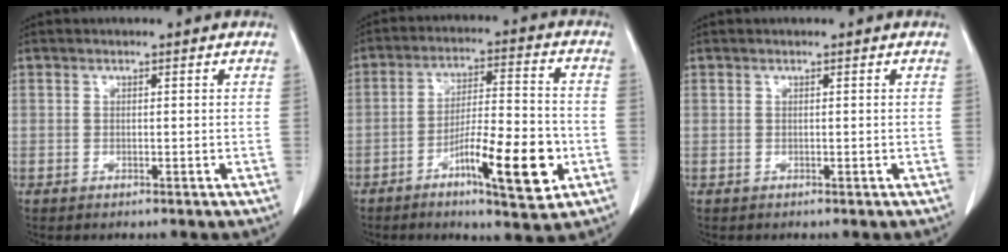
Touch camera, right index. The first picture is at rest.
{"total": 12.3, "force": [-4.9, 2.1, 11.1], "torque": [-0.185, 0.000, -0.075]}
{"total": 0.0}